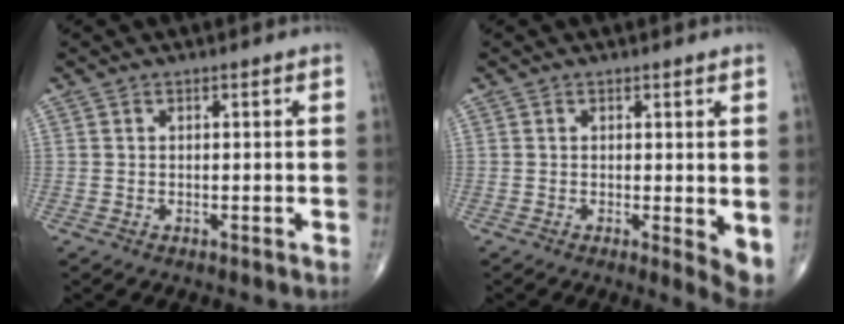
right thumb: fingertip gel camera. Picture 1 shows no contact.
{"total": 4.0, "force": [0.4, 1.2, 3.8], "torque": [-0.052, -0.013, 0.005]}